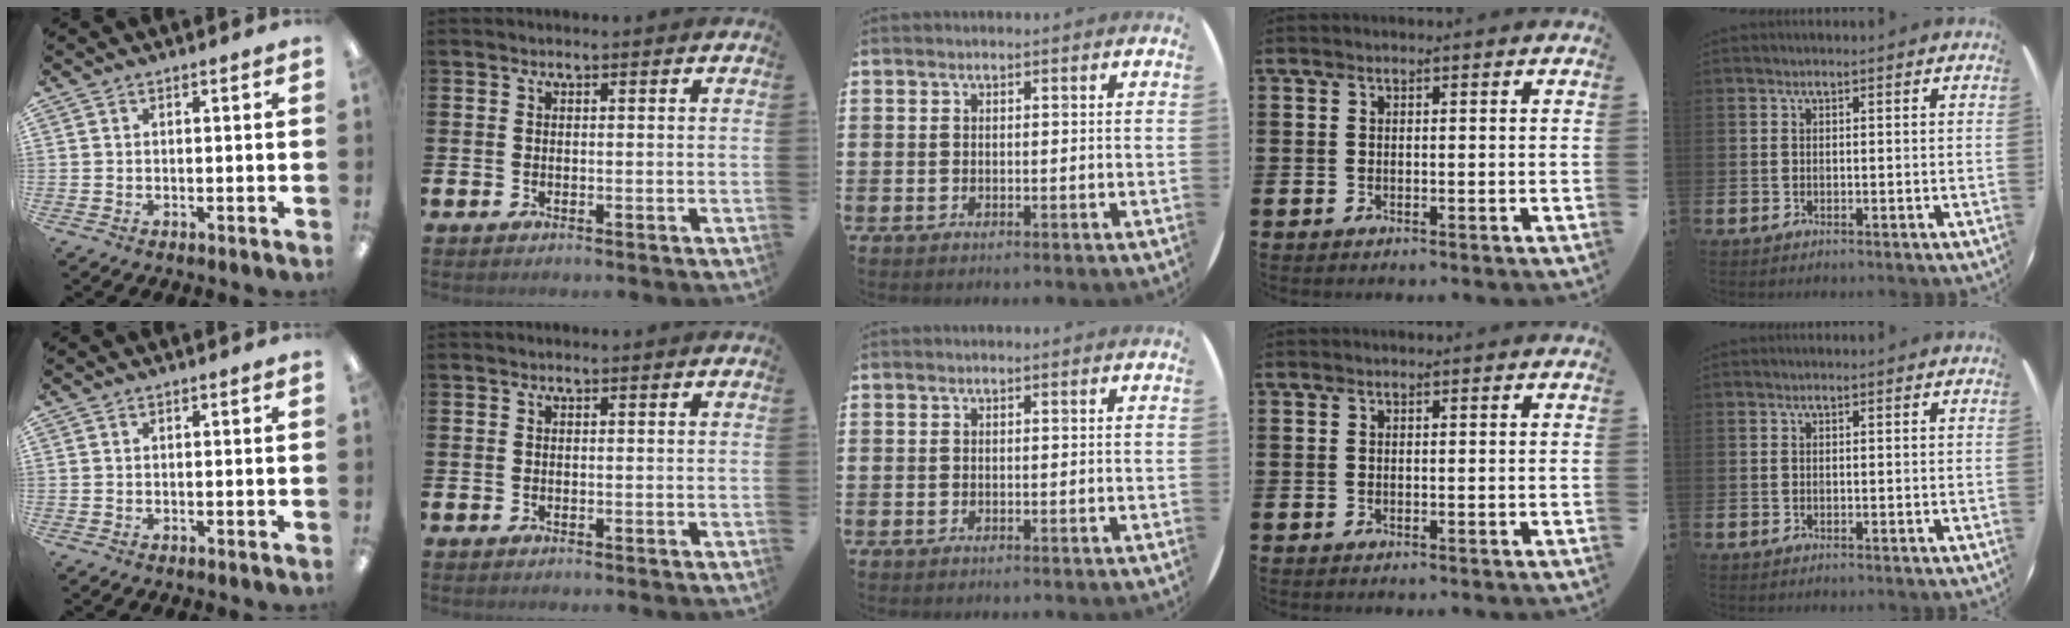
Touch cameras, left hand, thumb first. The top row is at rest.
{}